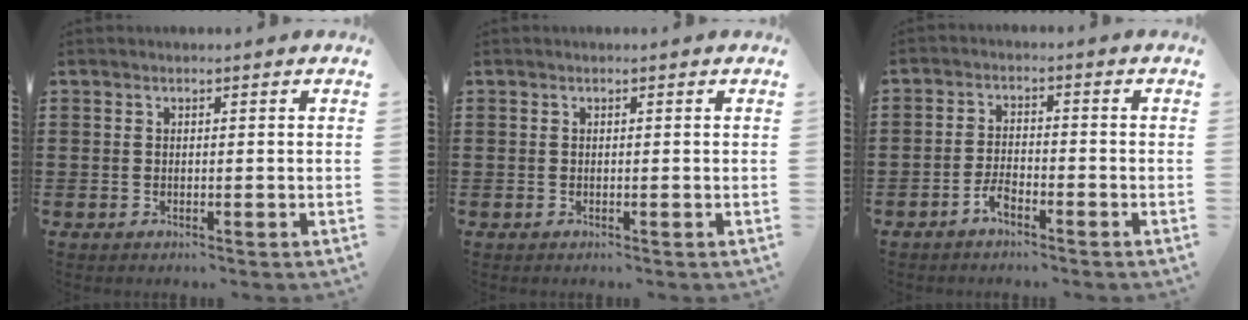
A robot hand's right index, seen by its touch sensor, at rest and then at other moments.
{"total": 0.0}
{"total": 3.0, "force": [-2.2, 1.1, 1.7], "torque": [-0.039, 0.004, -0.045]}